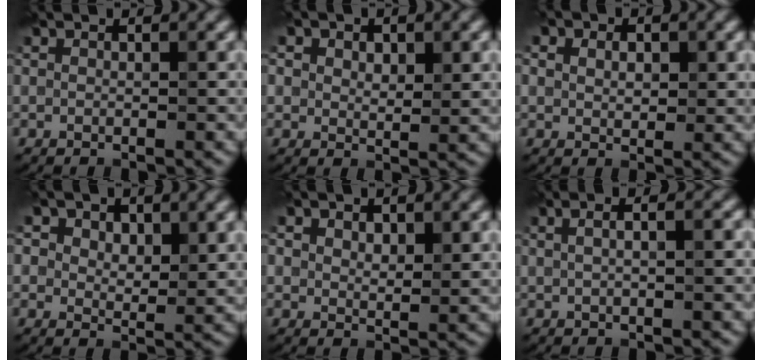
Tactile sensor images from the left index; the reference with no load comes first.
{"total": 4.3, "force": [1.9, 2.8, 2.7], "torque": [-0.032, -0.004, 0.022]}
{"total": 5.1, "force": [2.2, 3.5, 3.0], "torque": [-0.041, 0.017, 0.012]}
{"total": 5.6, "force": [2.7, 3.5, 3.4], "torque": [-0.044, 0.001, 0.027]}
{"total": 3.9, "force": [1.6, 2.3, 2.7], "torque": [-0.038, -0.006, 0.026]}
{"total": 5.2, "force": [1.6, 2.6, 4.3], "torque": [-0.025, 0.033, -0.010]}